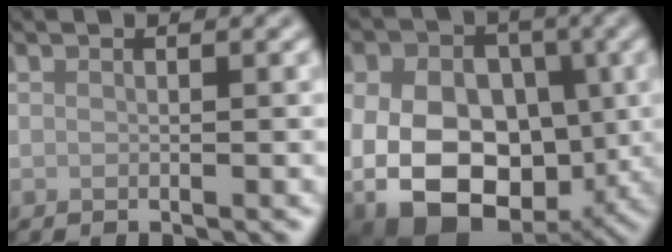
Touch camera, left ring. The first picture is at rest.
{"total": 19.1, "force": [-3.0, 14.9, 11.6], "torque": [-0.211, 0.003, -0.074]}